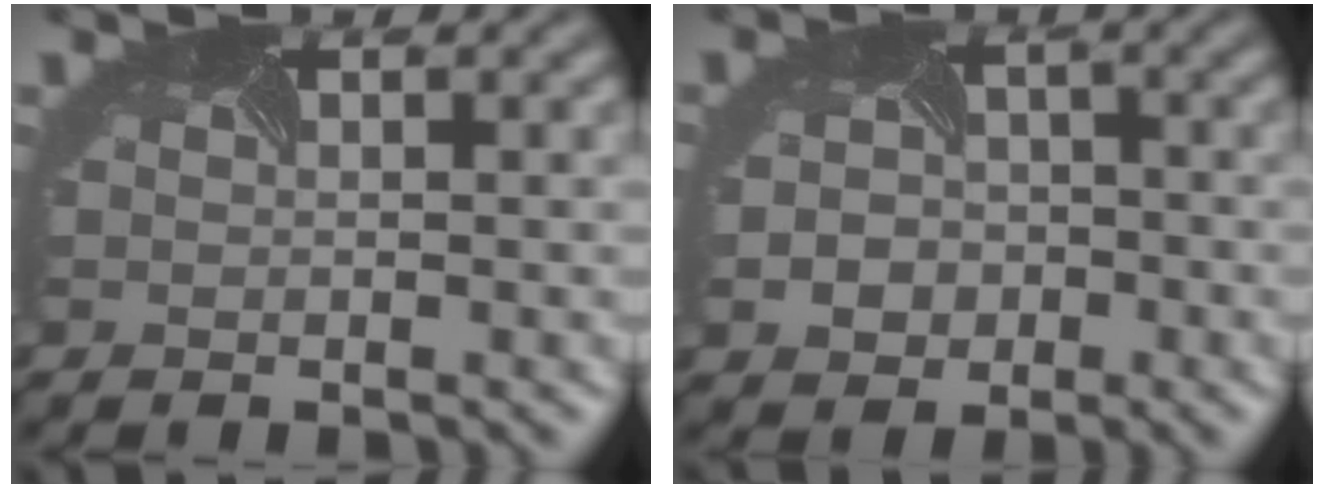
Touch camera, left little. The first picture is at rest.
{"total": 3.0, "force": [-0.9, 2.7, 1.0], "torque": [-0.013, -0.003, -0.016]}